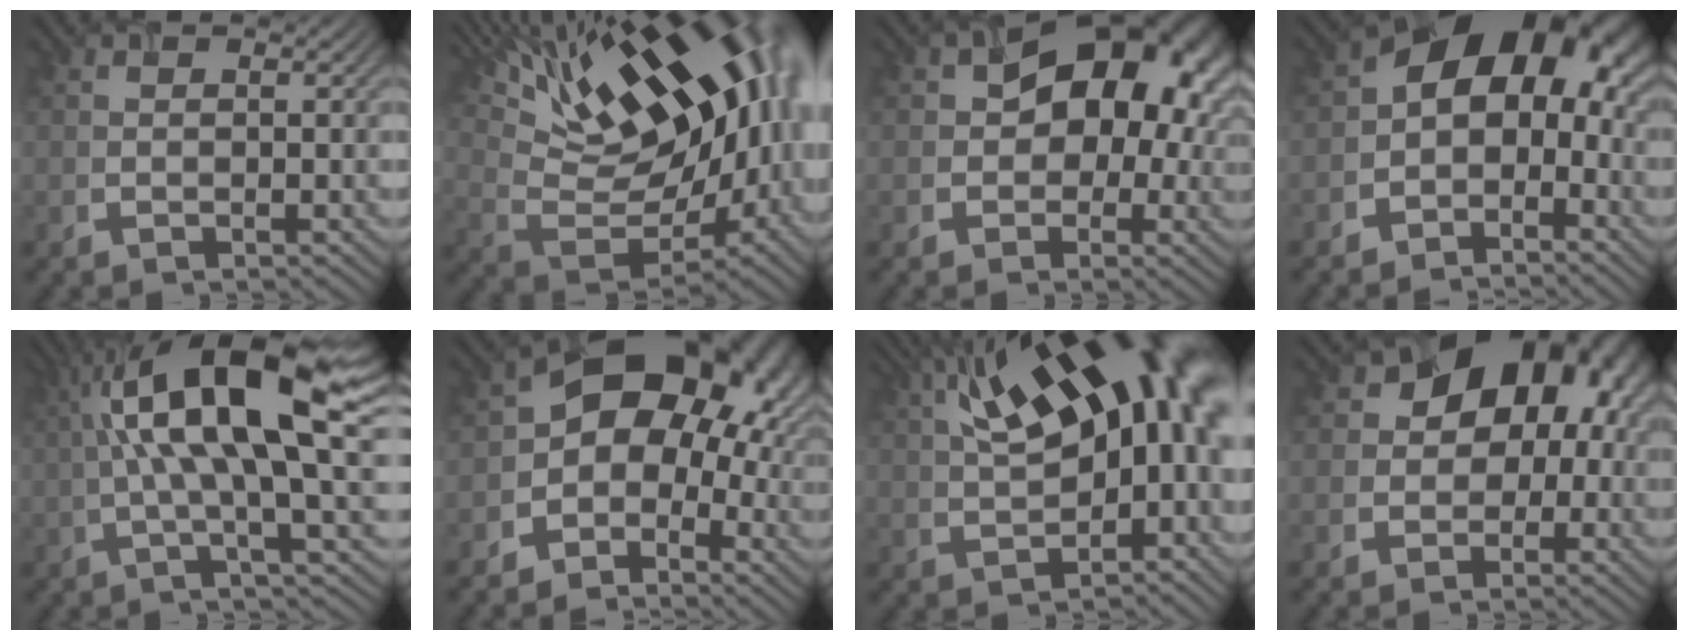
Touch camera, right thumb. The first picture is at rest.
{"total": 21.1, "force": [9.2, 10.3, 16.0], "torque": [-0.268, 0.051, 0.150]}
{"total": 12.4, "force": [1.9, 8.7, 8.7], "torque": [-0.082, 0.012, 0.015]}
{"total": 11.6, "force": [-0.5, 7.9, 8.4], "torque": [-0.115, 0.006, -0.021]}
{"total": 15.6, "force": [3.4, 3.2, 14.9], "torque": [-0.258, 0.015, 0.065]}
{"total": 12.4, "force": [-0.8, 9.2, 8.4], "torque": [-0.098, -0.005, -0.027]}
{"total": 18.4, "force": [5.2, 8.2, 15.6], "torque": [-0.248, 0.039, 0.083]}
{"total": 12.0, "force": [1.7, 9.5, 7.2], "torque": [-0.086, 0.001, 0.001]}